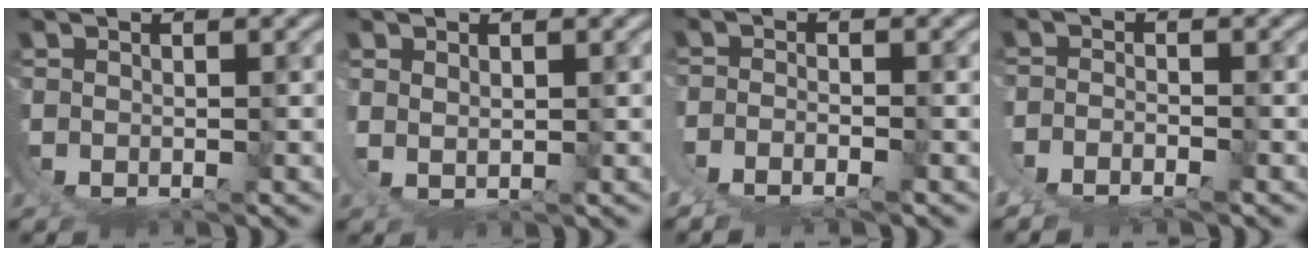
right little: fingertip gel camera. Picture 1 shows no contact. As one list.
[{"total": 2.0, "force": [1.8, 0.2, 0.9], "torque": [-0.026, -0.002, 0.034]}, {"total": 3.1, "force": [-0.5, 2.3, 2.0], "torque": [-0.044, -0.010, -0.008]}, {"total": 3.4, "force": [-0.7, 2.7, 1.9], "torque": [-0.042, -0.010, -0.011]}]